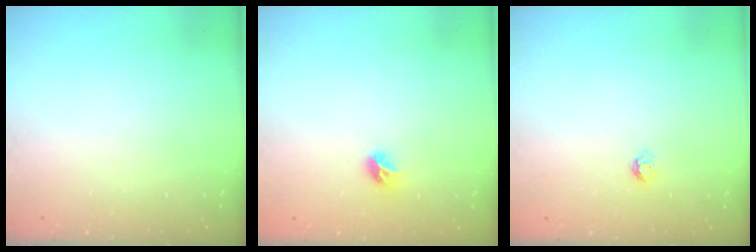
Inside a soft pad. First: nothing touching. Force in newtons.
{"total": 5.8, "press": 5.8, "slide": 0.5}
{"total": 3.9, "press": 3.9, "slide": 0.5}